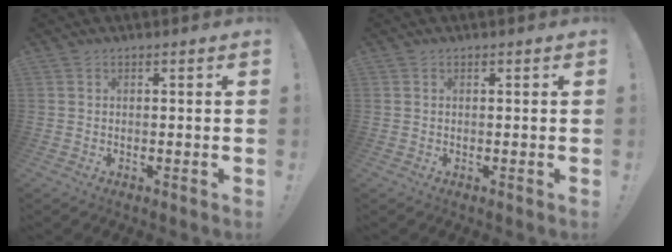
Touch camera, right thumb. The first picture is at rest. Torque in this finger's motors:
{"motor_torque": [-0.07, 0.20, 0.12, -0.07, 0.00]}